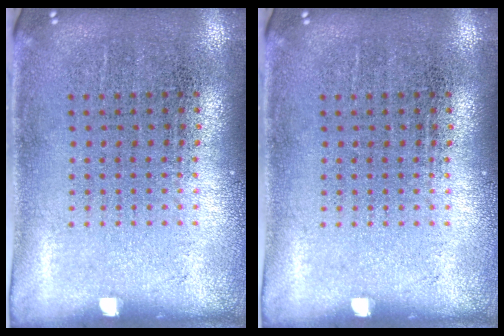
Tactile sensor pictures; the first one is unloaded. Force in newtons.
{"total": 0.0}